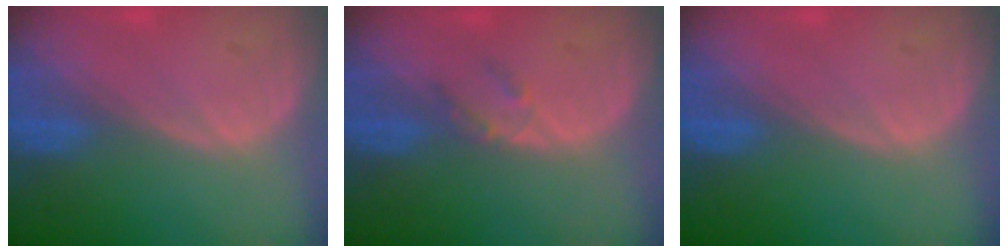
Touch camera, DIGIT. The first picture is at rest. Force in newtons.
{"total": 2.0, "press": 1.8, "slide": 0.9}
{"total": 0.0}